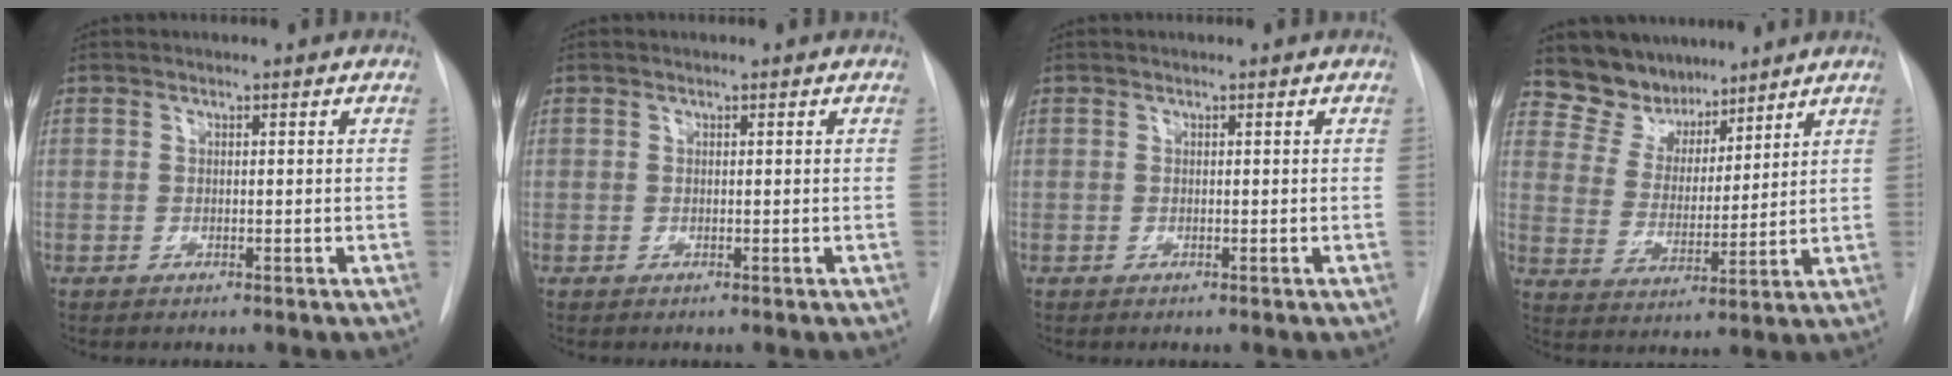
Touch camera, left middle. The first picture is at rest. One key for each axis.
{"total": 0.0}
{"total": 0.0}
{"total": 8.3, "fx": 7.3, "fy": 4.0, "fz": 0.4, "tx": -0.010, "ty": 0.008, "tz": 0.147}